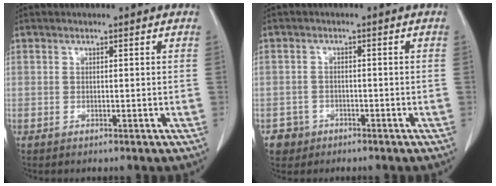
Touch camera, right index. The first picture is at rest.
{"total": 3.2, "force": [-1.8, 2.6, -0.3], "torque": [0.007, 0.012, -0.033]}